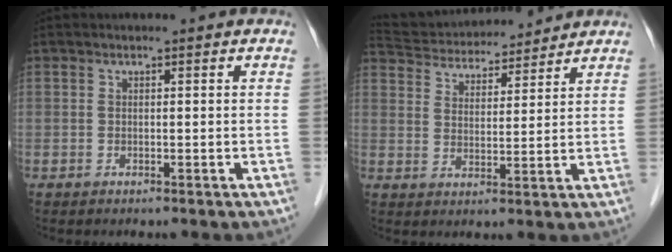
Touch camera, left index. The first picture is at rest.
{"total": 14.1, "force": [13.3, 2.8, 3.7], "torque": [-0.070, 0.029, 0.216]}